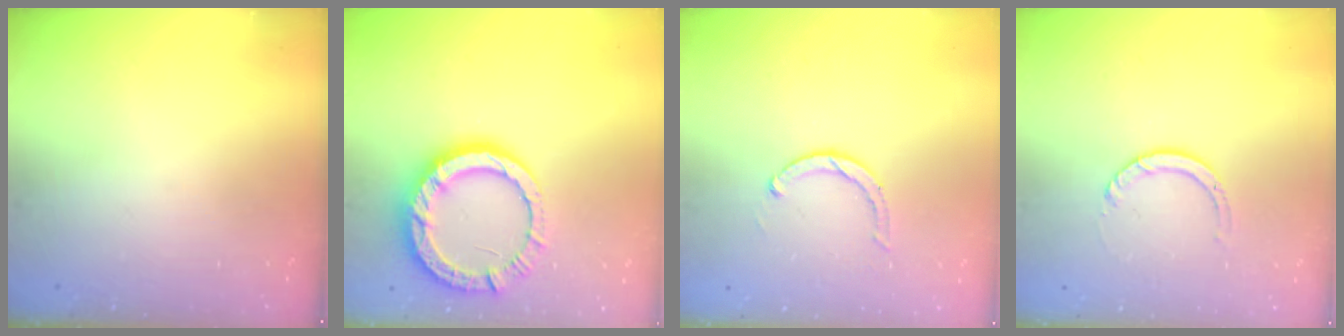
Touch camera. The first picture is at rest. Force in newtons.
{"total": 13.3, "press": 13.2, "slide": 1.6}
{"total": 3.0, "press": 2.9, "slide": 0.5}
{"total": 3.6, "press": 3.6, "slide": 0.3}